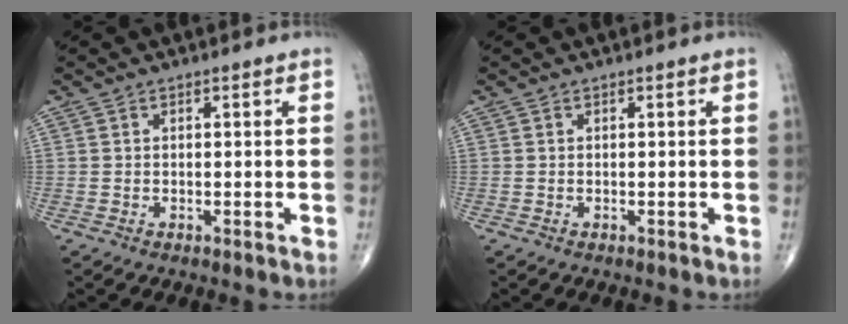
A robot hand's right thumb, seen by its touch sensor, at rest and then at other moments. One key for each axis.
{"total": 0.0}